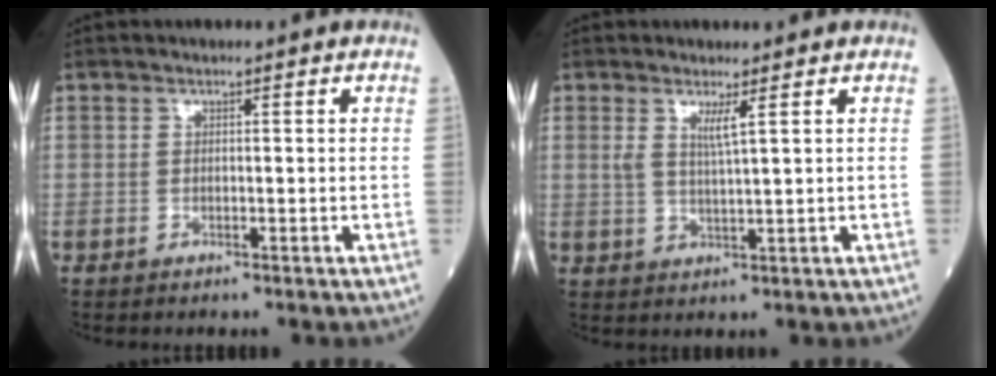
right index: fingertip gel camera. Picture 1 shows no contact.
{"total": 2.7, "force": [1.3, -0.3, 2.3], "torque": [-0.049, -0.007, 0.028]}